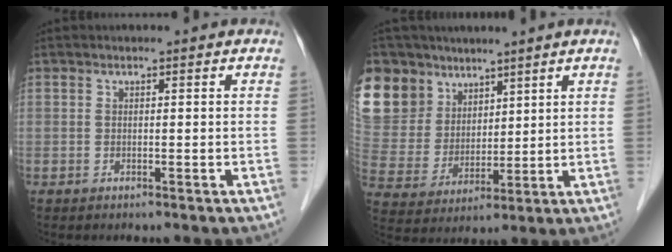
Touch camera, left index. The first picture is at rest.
{"total": 22.7, "force": [13.5, 16.5, 8.0], "torque": [-0.264, 0.066, 0.278]}